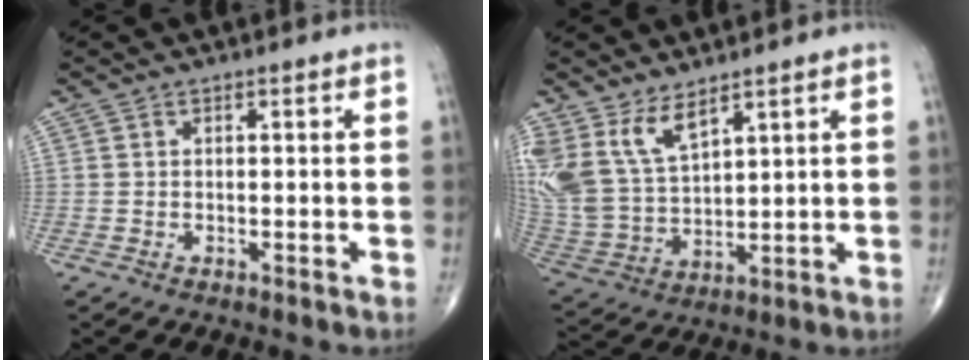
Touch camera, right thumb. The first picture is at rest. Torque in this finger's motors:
{"motor_torque": [0.10, 0.29, 1.06, 0.93, 0.12]}